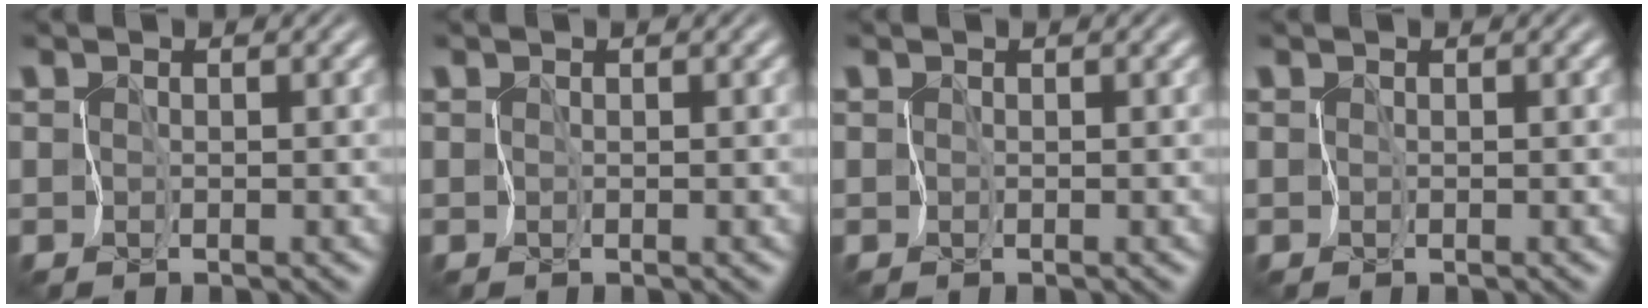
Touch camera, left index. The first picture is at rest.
{"total": 0.0}
{"total": 0.0}
{"total": 0.0}